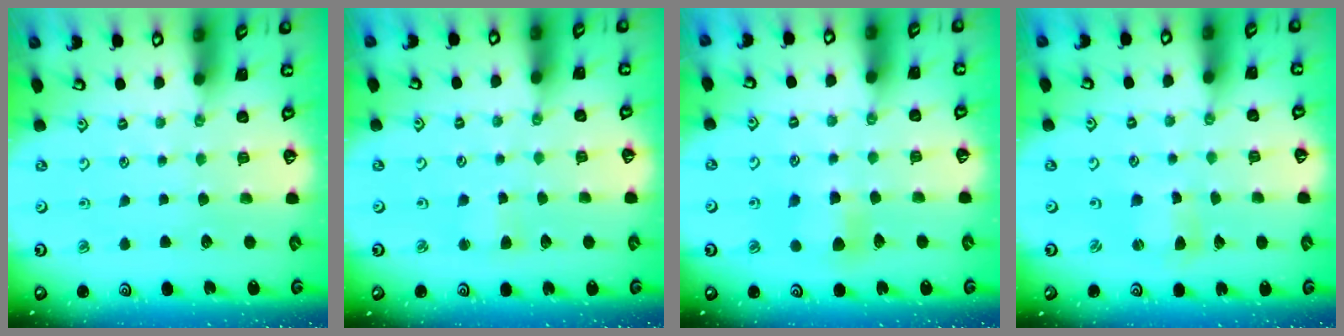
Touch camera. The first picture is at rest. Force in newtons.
{"total": 2.7, "press": 2.7, "slide": 0.3}
{"total": 7.1, "press": 7.1, "slide": 0.4}
{"total": 2.2, "press": 2.2, "slide": 0.3}